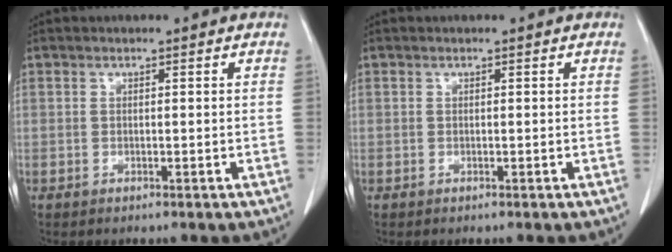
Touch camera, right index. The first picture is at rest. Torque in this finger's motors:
{"motor_torque": [0.00, 0.00, 0.00, 0.00]}